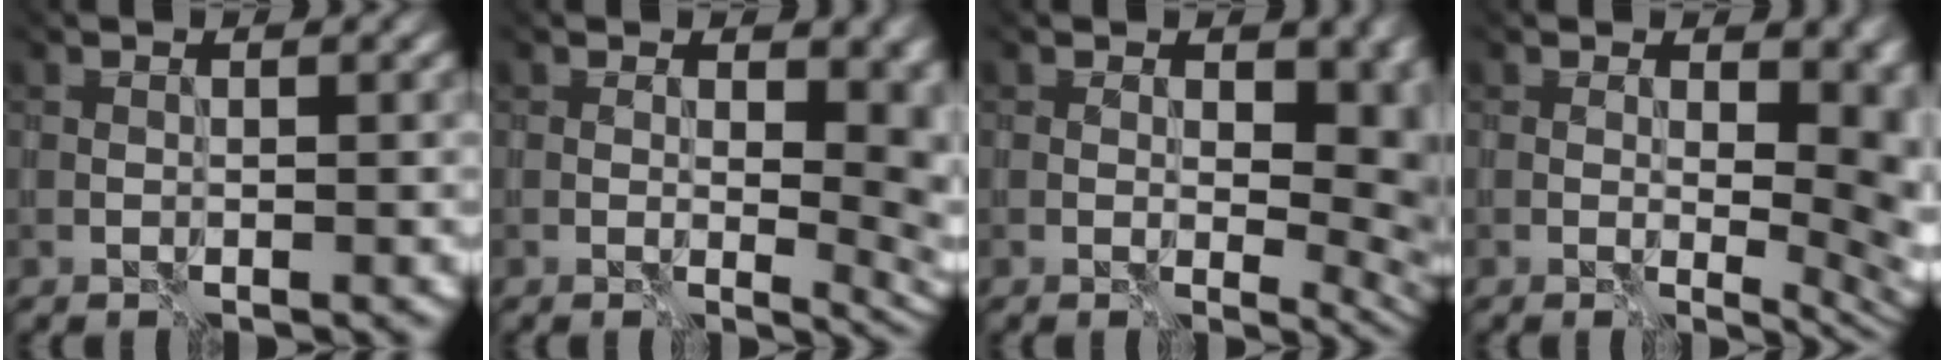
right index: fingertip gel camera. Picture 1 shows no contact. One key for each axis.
{"total": 7.5, "fx": 1.1, "fy": 4.2, "fz": 6.2, "tx": -0.049, "ty": 0.002, "tz": 0.015}
{"total": 7.1, "fx": 0.9, "fy": 4.3, "fz": 5.6, "tx": -0.040, "ty": 0.000, "tz": 0.010}
{"total": 8.9, "fx": 1.5, "fy": 4.8, "fz": 7.4, "tx": -0.055, "ty": 0.010, "tz": 0.016}